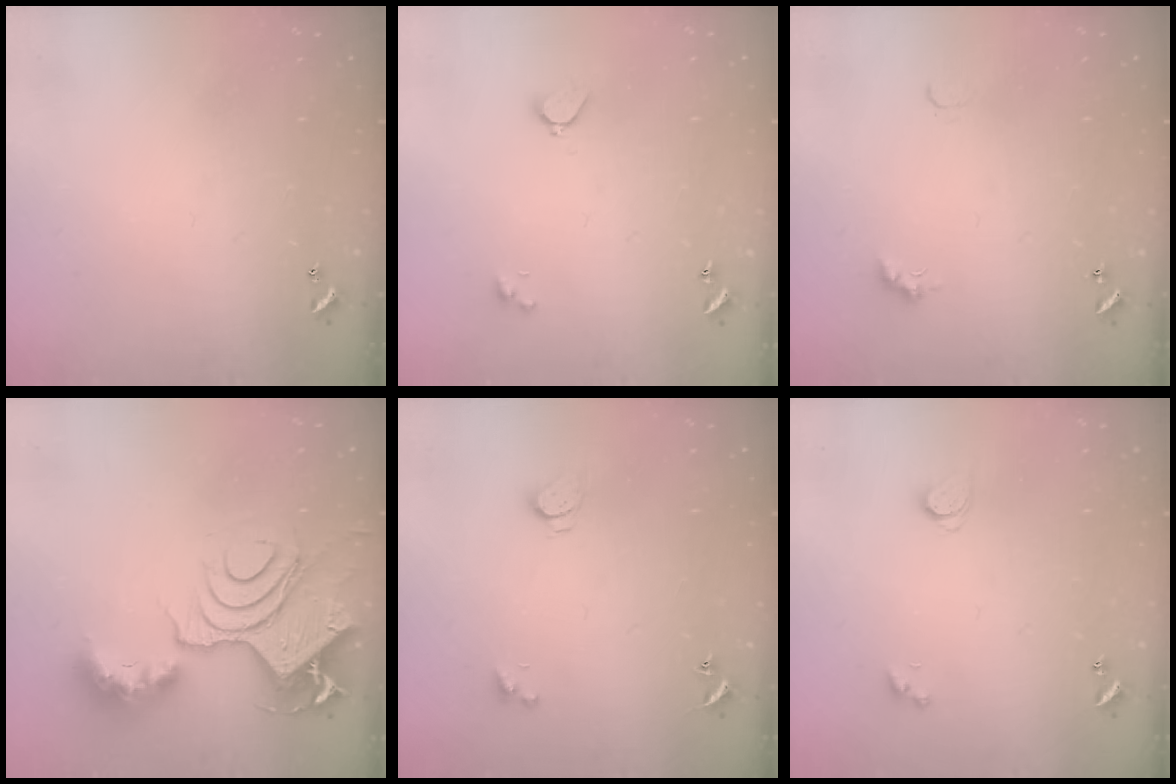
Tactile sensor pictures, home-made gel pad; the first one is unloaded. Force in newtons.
{"total": 2.1, "press": 2.0, "slide": 0.5}
{"total": 2.4, "press": 2.3, "slide": 0.5}
{"total": 15.5, "press": 15.4, "slide": 1.8}
{"total": 2.9, "press": 2.9, "slide": 0.5}
{"total": 2.6, "press": 2.6, "slide": 0.3}